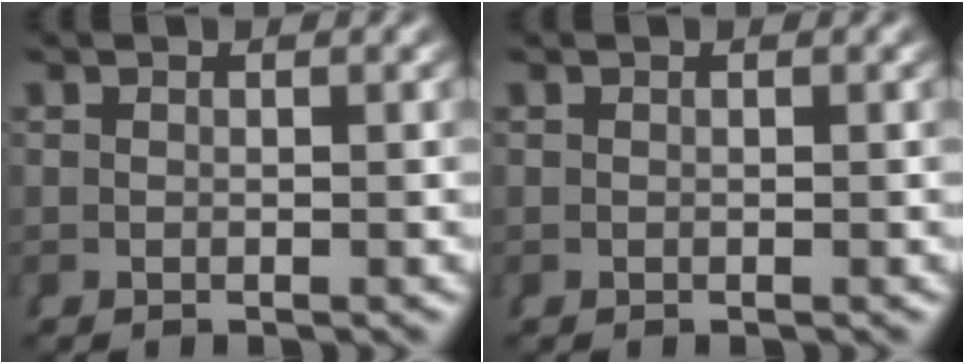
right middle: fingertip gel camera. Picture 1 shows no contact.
{"total": 0.0}